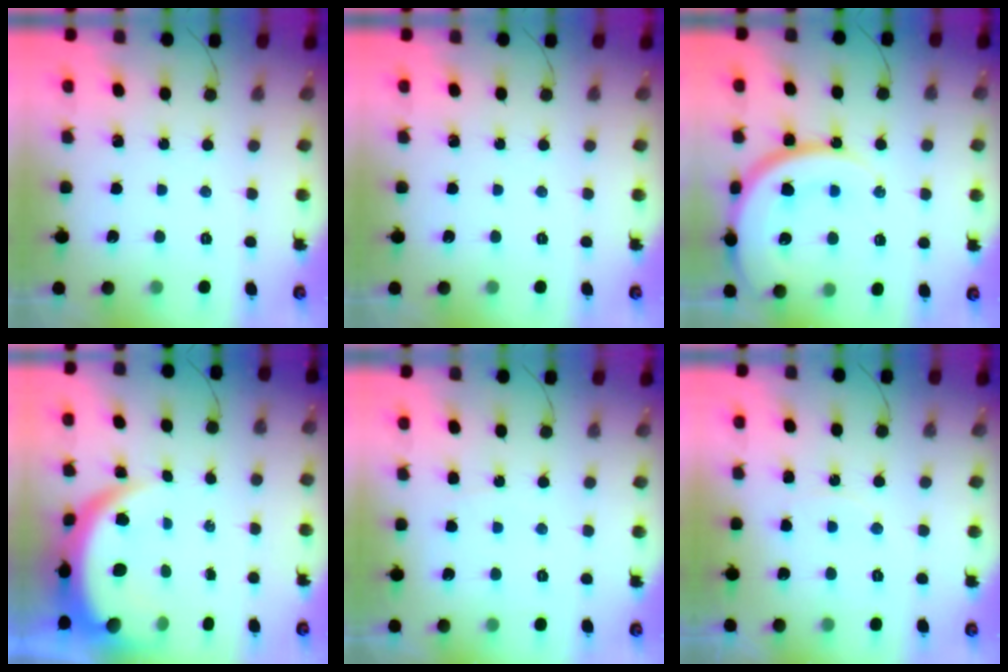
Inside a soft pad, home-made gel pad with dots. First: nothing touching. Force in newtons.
{"total": 0.0}
{"total": 17.1, "press": 17.1, "slide": 1.4}
{"total": 9.6, "press": 9.6, "slide": 1.1}
{"total": 3.7, "press": 3.7, "slide": 0.3}
{"total": 6.0, "press": 5.9, "slide": 0.6}